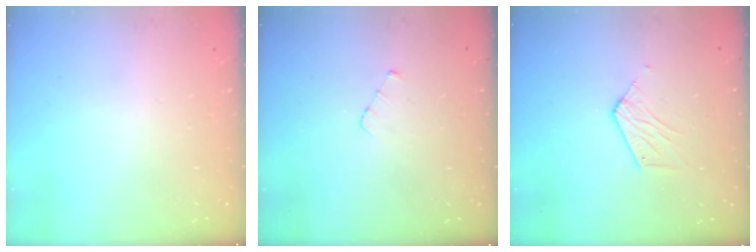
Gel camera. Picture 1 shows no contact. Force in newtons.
{"total": 2.7, "press": 2.7, "slide": 0.3}
{"total": 5.3, "press": 5.3, "slide": 0.4}